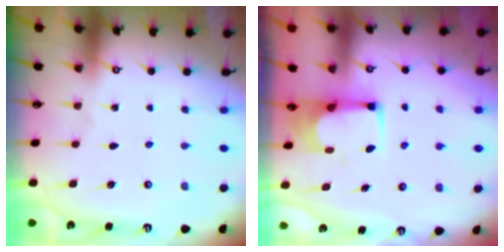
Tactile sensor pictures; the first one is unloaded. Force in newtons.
{"total": 2.4, "press": 2.4, "slide": 0.2}